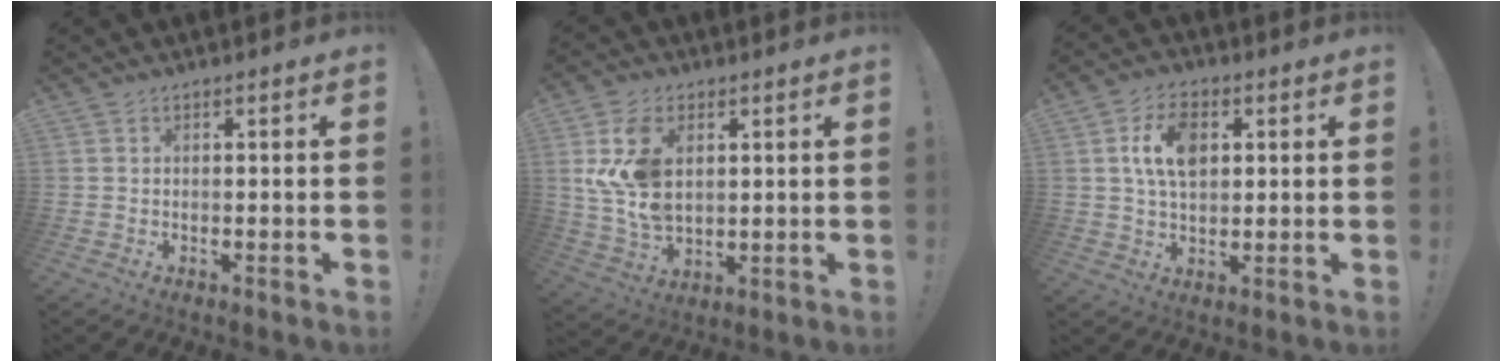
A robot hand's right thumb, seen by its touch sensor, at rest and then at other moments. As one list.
[{"total": 13.8, "force": [3.7, 9.0, 9.7], "torque": [-0.190, -0.011, 0.070]}, {"total": 10.6, "force": [2.7, 6.6, 7.8], "torque": [-0.140, 0.010, 0.050]}]